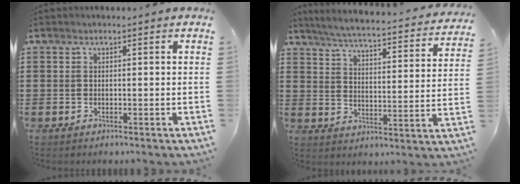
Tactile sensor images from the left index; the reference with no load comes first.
{"total": 4.5, "force": [4.2, -0.3, 1.5], "torque": [-0.052, -0.036, 0.065]}